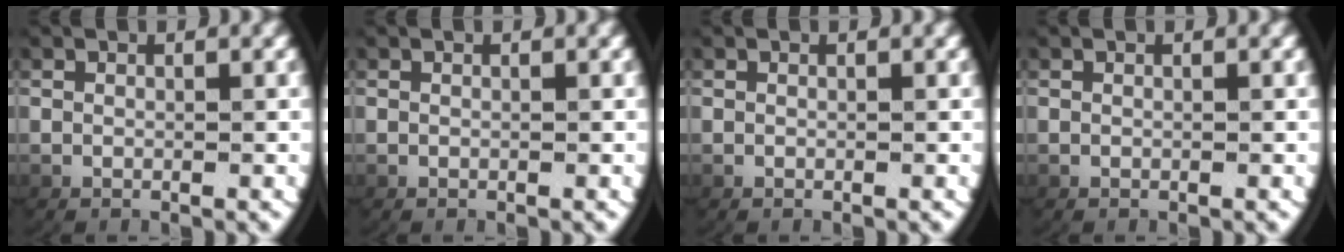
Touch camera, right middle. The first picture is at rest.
{"total": 0.0}
{"total": 0.0}
{"total": 0.0}